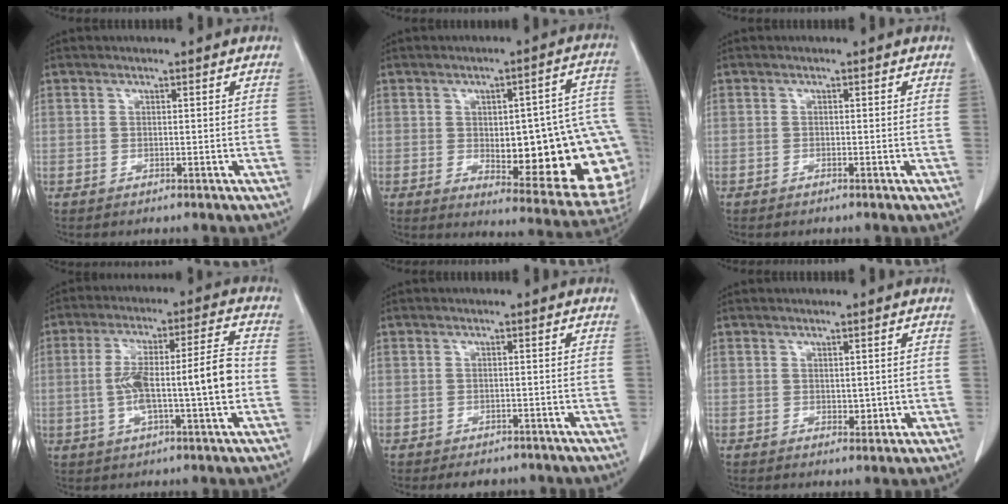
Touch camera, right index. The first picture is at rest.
{"total": 22.7, "force": [-2.6, 6.4, 21.6], "torque": [-0.188, 0.021, -0.007]}
{"total": 0.0}
{"total": 12.1, "force": [-1.5, 0.8, 12.0], "torque": [-0.211, 0.021, -0.025]}
{"total": 3.8, "force": [-3.1, 2.0, 0.7], "torque": [-0.002, 0.005, -0.038]}
{"total": 1.9, "force": [0.0, 1.2, 1.4], "torque": [-0.015, -0.002, 0.005]}